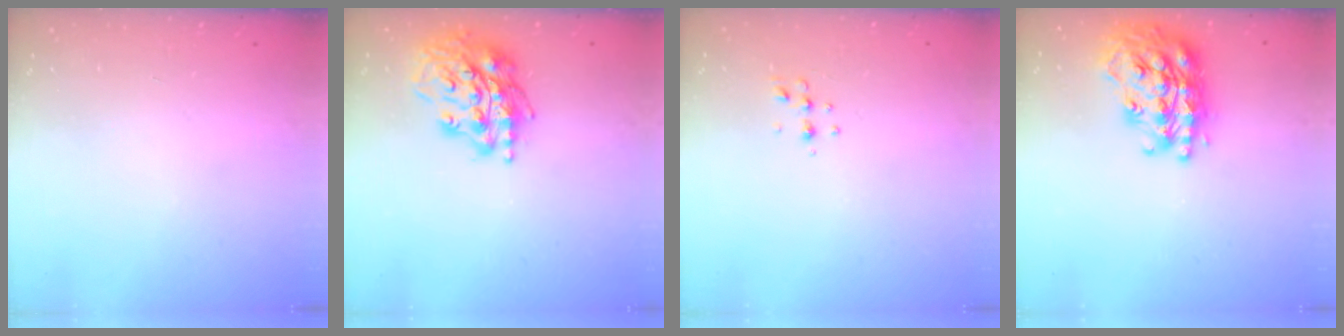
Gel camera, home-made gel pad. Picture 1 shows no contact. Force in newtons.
{"total": 17.5, "press": 17.4, "slide": 1.8}
{"total": 3.8, "press": 3.6, "slide": 1.4}
{"total": 25.6, "press": 25.5, "slide": 2.2}